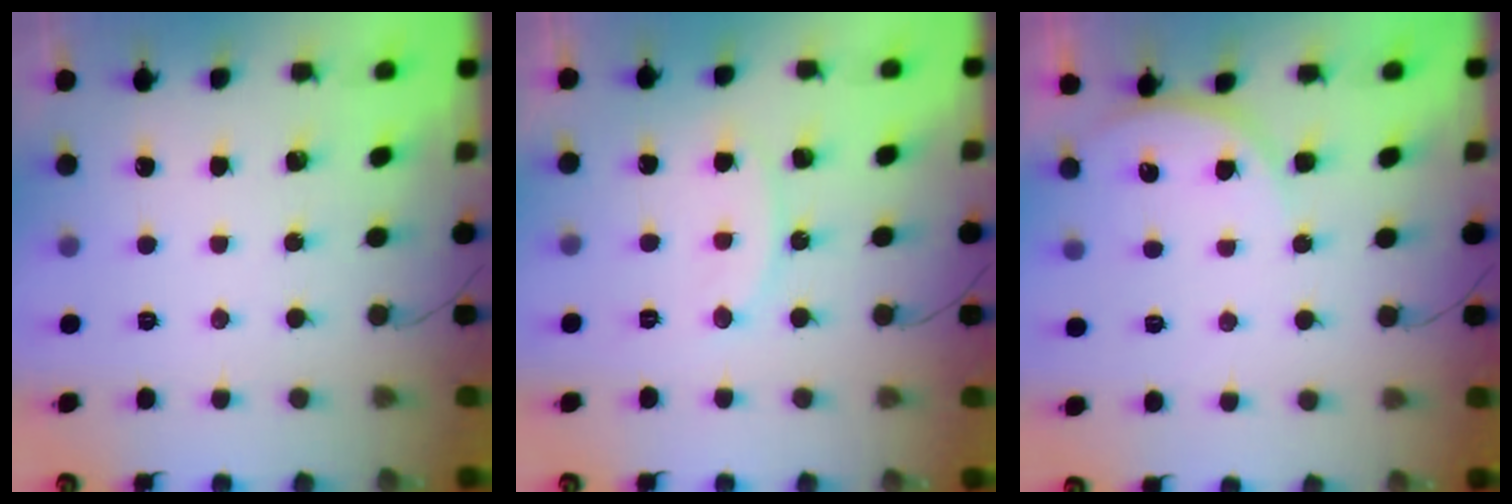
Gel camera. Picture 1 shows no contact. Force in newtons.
{"total": 9.1, "press": 9.1, "slide": 0.1}
{"total": 5.8, "press": 5.8, "slide": 0.7}